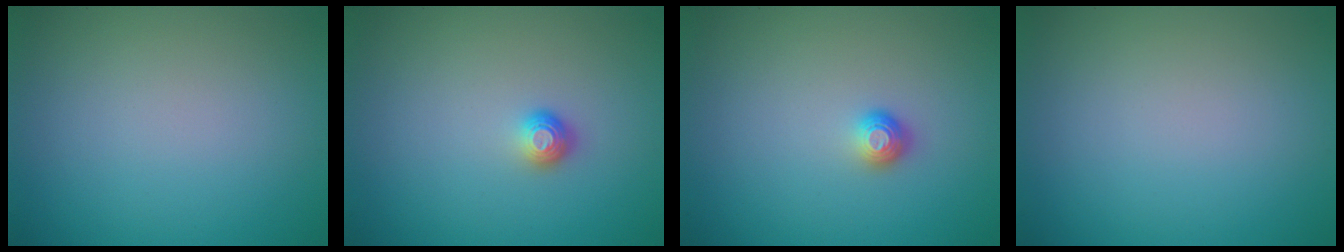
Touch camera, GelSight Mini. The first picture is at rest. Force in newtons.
{"total": 1.2, "press": 1.0, "slide": 0.6}
{"total": 1.2, "press": 1.0, "slide": 0.6}
{"total": 0.0}